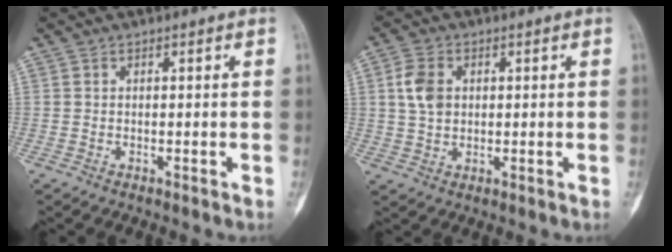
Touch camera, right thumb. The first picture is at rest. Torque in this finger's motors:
{"motor_torque": [0.00, 0.87, 0.70, 0.13, 0.01]}